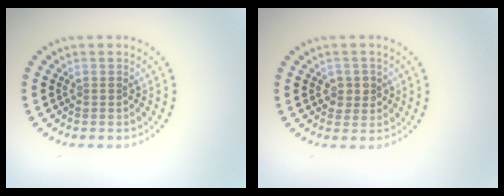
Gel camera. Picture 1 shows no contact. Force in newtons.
{"total": 1.8, "press": 1.7, "slide": 0.4}